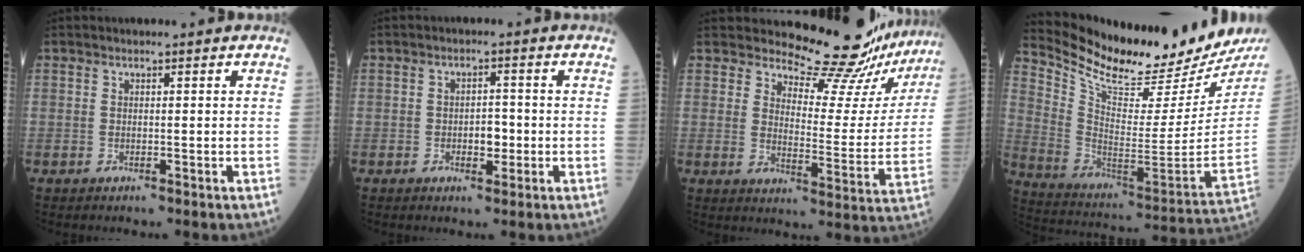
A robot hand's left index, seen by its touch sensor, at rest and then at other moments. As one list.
[{"total": 2.8, "force": [-0.8, 1.5, 2.2], "torque": [-0.026, 0.001, -0.012]}, {"total": 16.9, "force": [16.4, 1.7, 3.6], "torque": [-0.042, -0.104, 0.184]}, {"total": 23.4, "force": [21.1, 1.6, 10.1], "torque": [-0.184, -0.098, 0.320]}]